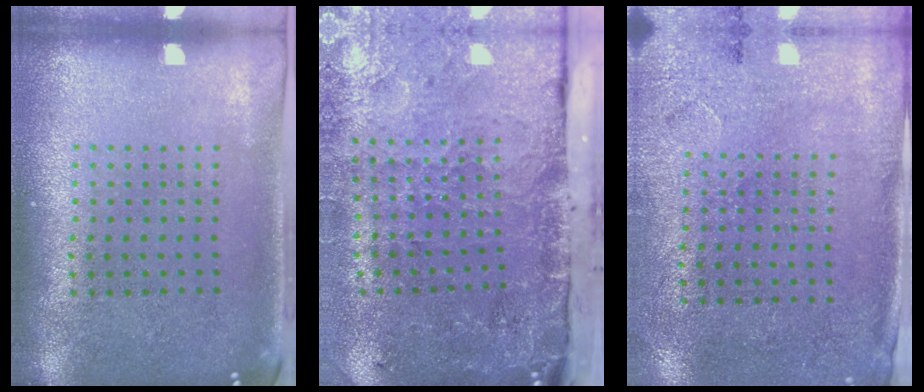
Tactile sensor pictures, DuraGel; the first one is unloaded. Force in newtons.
{"total": 5.0, "press": 3.6, "slide": 3.4}
{"total": 2.6, "press": 2.1, "slide": 1.5}